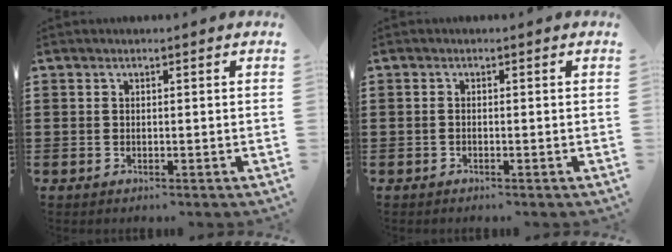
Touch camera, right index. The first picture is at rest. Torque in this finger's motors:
{"motor_torque": [0.75, 1.38, -0.02, 0.00]}